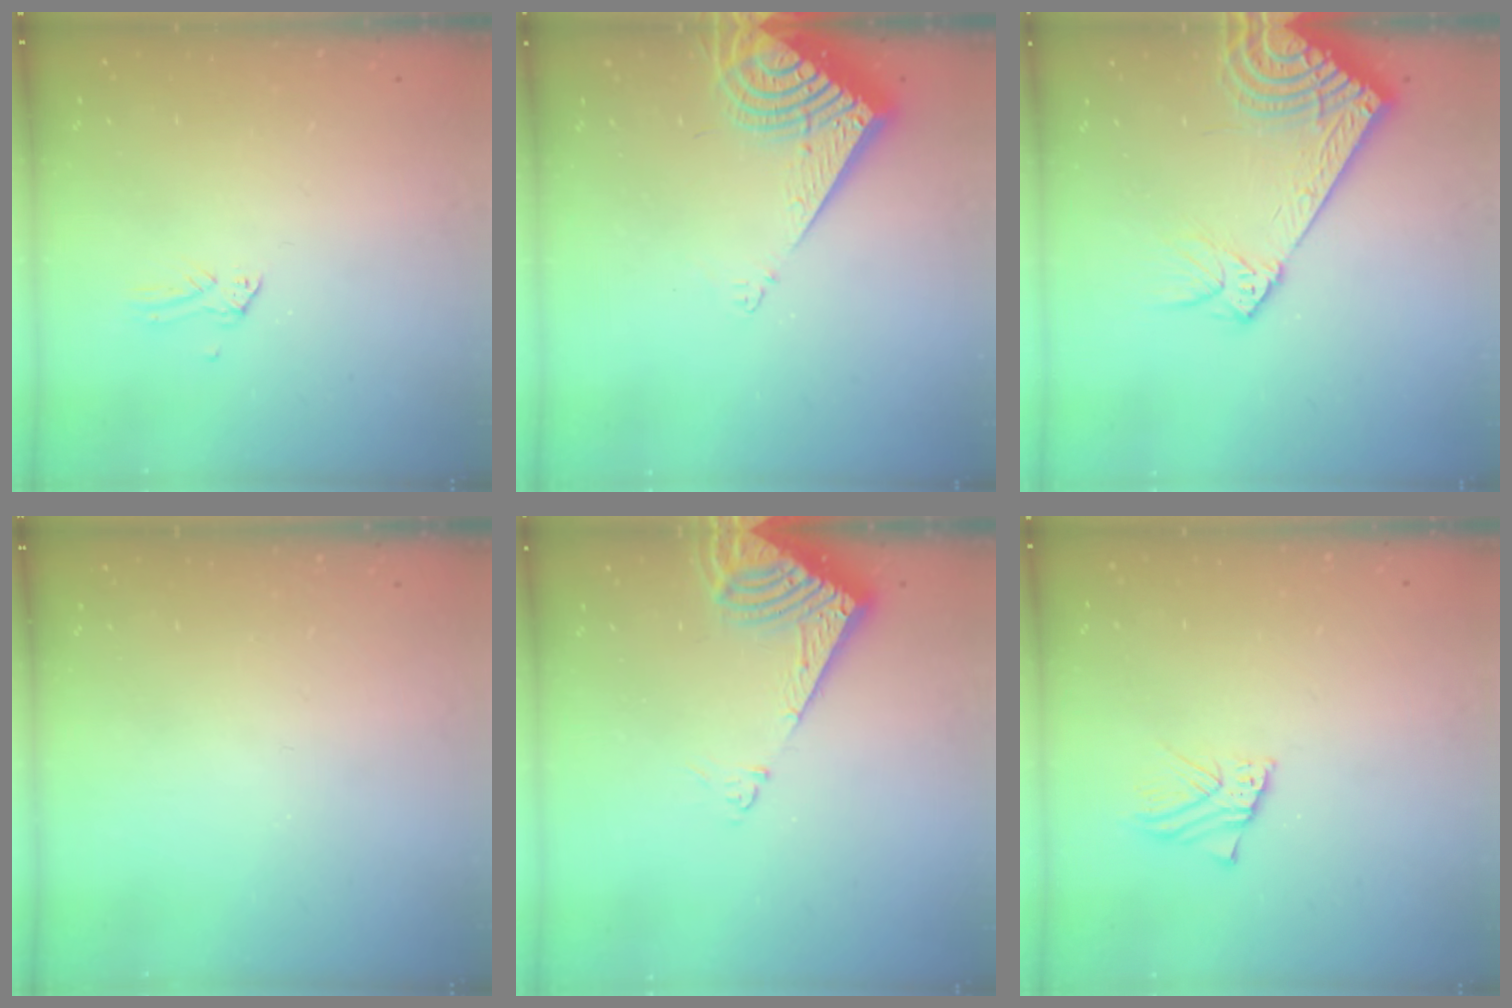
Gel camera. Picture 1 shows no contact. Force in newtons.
{"total": 10.8, "press": 10.7, "slide": 1.4}
{"total": 13.5, "press": 13.2, "slide": 3.0}
{"total": 0.0}
{"total": 8.2, "press": 8.1, "slide": 0.6}
{"total": 3.1, "press": 3.1, "slide": 0.2}